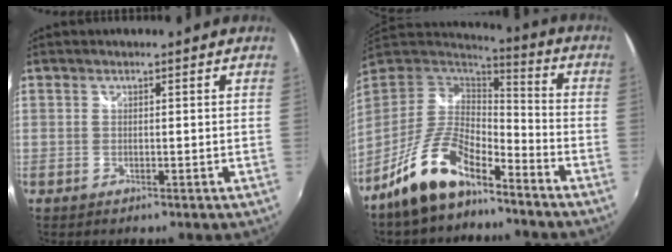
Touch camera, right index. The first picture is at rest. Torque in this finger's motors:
{"motor_torque": [1.07, -1.07, 0.44, 0.17]}